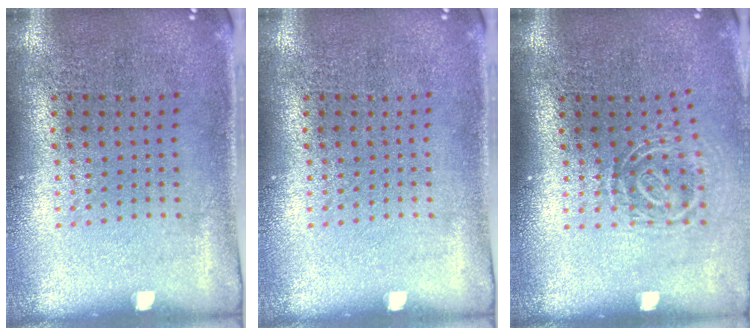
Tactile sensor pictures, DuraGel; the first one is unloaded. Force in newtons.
{"total": 0.0}
{"total": 1.8, "press": 1.2, "slide": 1.4}